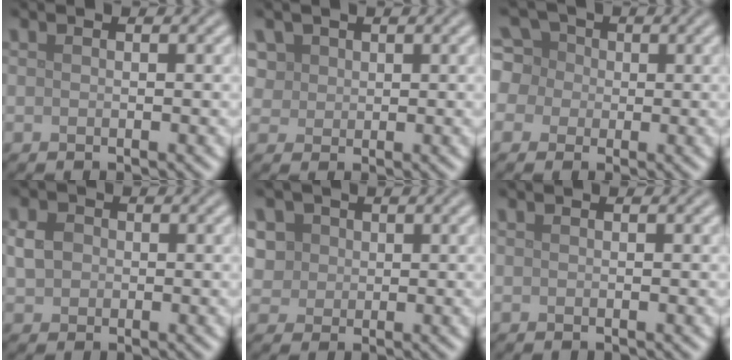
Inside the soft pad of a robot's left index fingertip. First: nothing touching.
{"total": 2.8, "force": [1.5, 2.1, 1.0], "torque": [-0.034, 0.004, 0.037]}
{"total": 6.3, "force": [0.9, 5.7, 2.6], "torque": [-0.053, 0.041, -0.024]}
{"total": 2.0, "force": [0.1, 1.8, 1.0], "torque": [-0.020, 0.001, -0.003]}
{"total": 5.1, "force": [2.2, 4.1, 2.1], "torque": [-0.048, 0.017, 0.025]}
{"total": 0.0}